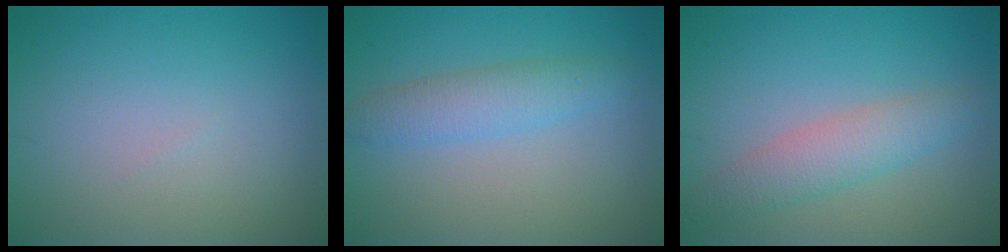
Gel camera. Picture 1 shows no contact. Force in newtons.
{"total": 3.0, "press": 3.0, "slide": 0.1}
{"total": 3.3, "press": 3.3, "slide": 0.1}